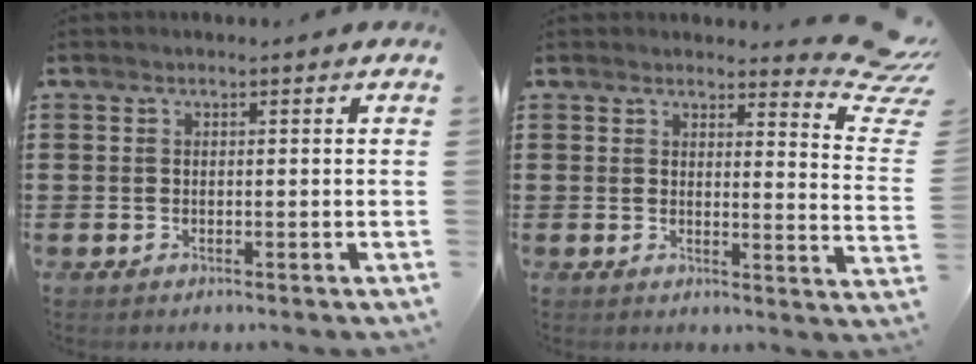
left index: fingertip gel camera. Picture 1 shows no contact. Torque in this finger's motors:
{"motor_torque": [-0.72, -1.42, 0.17, -0.02]}